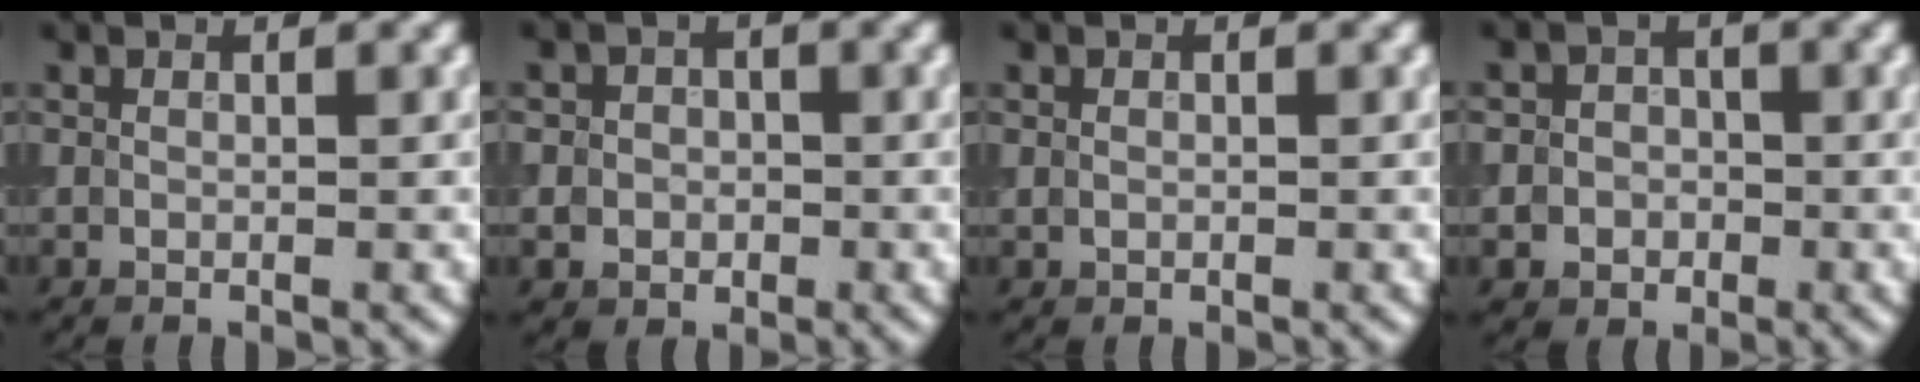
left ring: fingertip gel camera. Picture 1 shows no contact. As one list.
[{"total": 2.9, "force": [-0.3, 2.7, 0.8], "torque": [0.008, 0.000, -0.024]}, {"total": 0.5, "force": [0.0, 0.5, 0.2], "torque": [-0.003, -0.003, -0.001]}, {"total": 3.3, "force": [-0.7, 3.2, 0.7], "torque": [0.017, 0.006, -0.033]}]